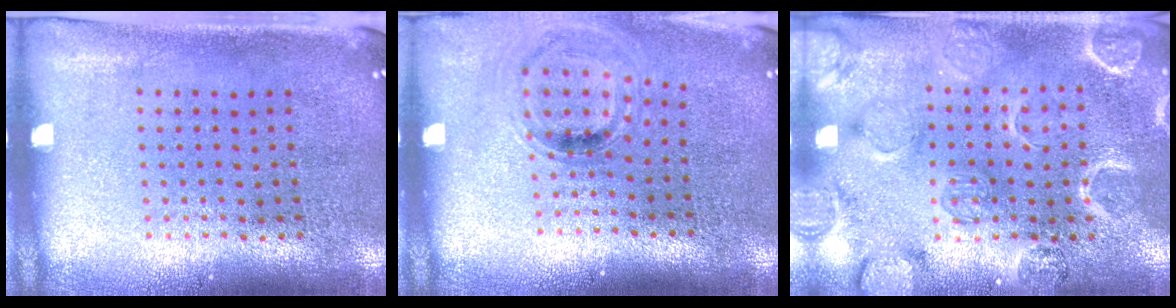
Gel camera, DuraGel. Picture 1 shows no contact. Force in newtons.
{"total": 0.9, "press": 0.8, "slide": 0.2}
{"total": 2.5, "press": 2.5, "slide": 0.1}